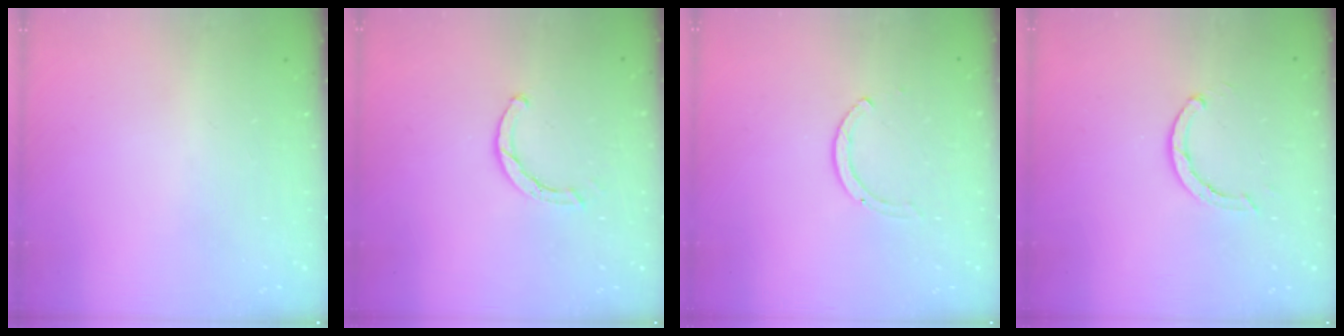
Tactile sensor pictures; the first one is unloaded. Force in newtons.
{"total": 2.0, "press": 2.0, "slide": 0.2}
{"total": 2.6, "press": 2.6, "slide": 0.3}
{"total": 2.9, "press": 2.8, "slide": 0.5}